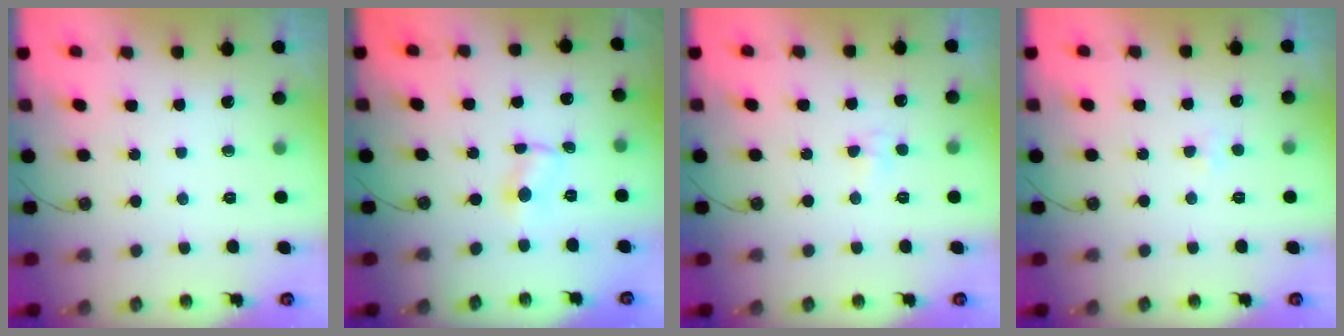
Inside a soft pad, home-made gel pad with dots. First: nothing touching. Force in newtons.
{"total": 1.0, "press": 0.9, "slide": 0.1}
{"total": 3.5, "press": 3.5, "slide": 0.6}
{"total": 2.4, "press": 2.3, "slide": 0.6}